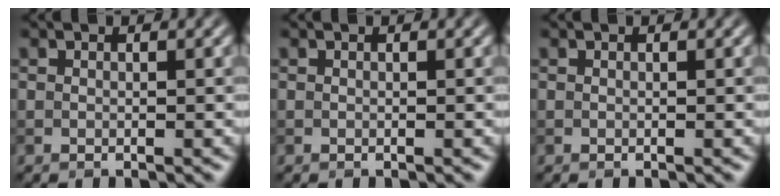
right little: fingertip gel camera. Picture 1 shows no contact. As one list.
[{"total": 0.0}, {"total": 0.0}]